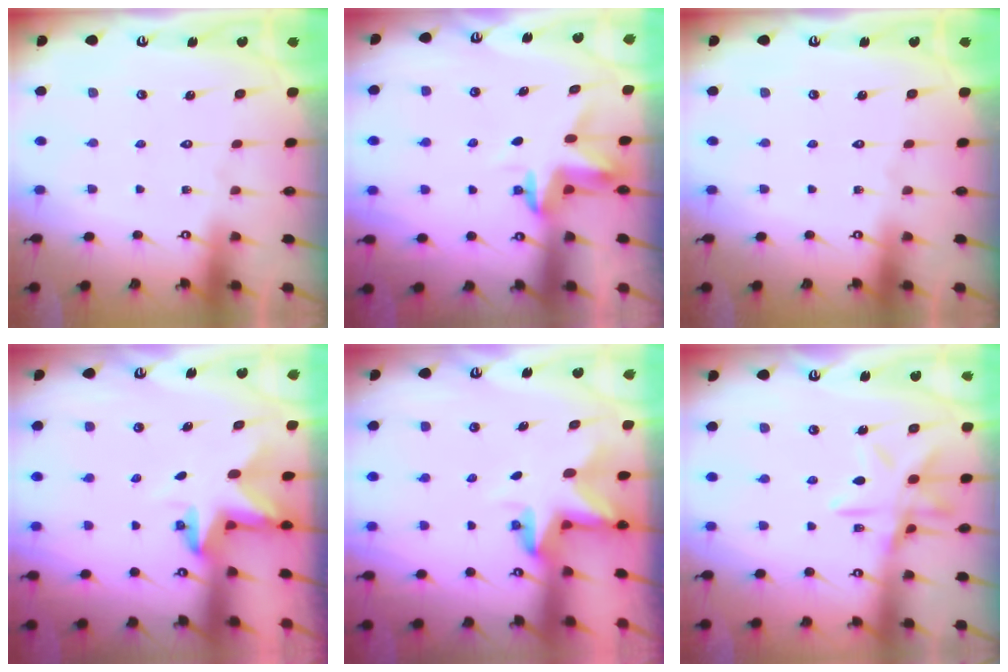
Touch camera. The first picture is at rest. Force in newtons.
{"total": 3.4, "press": 3.4, "slide": 0.2}
{"total": 0.0}
{"total": 2.8, "press": 2.8, "slide": 0.2}
{"total": 3.2, "press": 3.2, "slide": 0.2}
{"total": 13.1, "press": 13.1, "slide": 0.9}